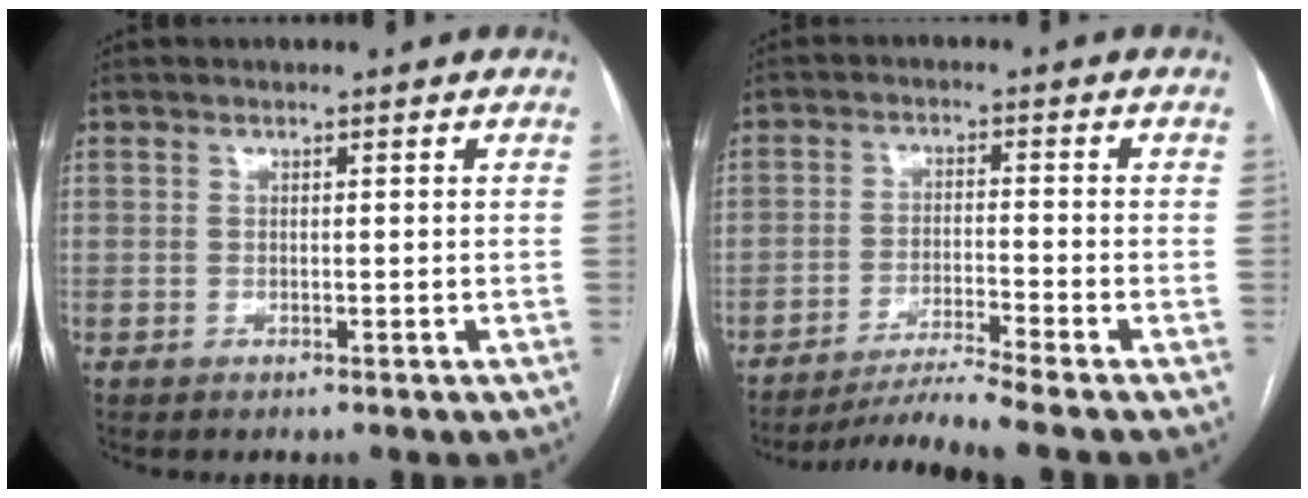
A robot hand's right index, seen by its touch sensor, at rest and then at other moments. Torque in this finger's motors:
{"motor_torque": [0.82, -0.57, 0.01, 0.04]}